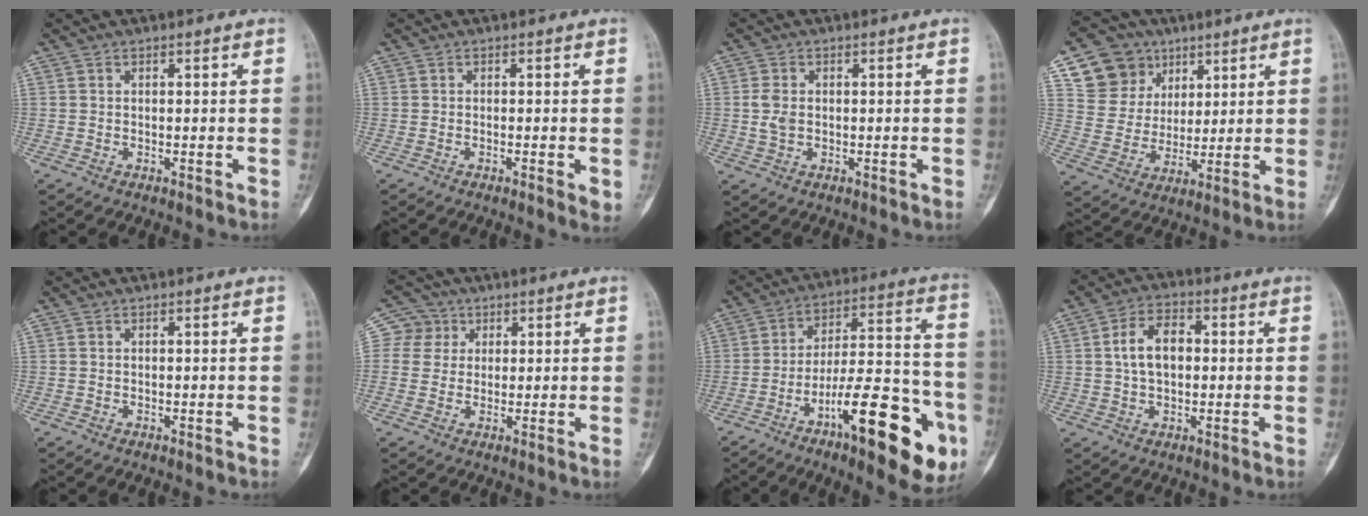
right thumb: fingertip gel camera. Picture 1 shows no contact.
{"total": 2.1, "force": [-0.6, 0.5, 1.9], "torque": [-0.033, -0.005, -0.009]}
{"total": 3.3, "force": [0.1, 2.3, 2.4], "torque": [-0.052, 0.002, 0.003]}
{"total": 12.6, "force": [6.7, 10.2, 3.2], "torque": [-0.025, -0.024, 0.130]}
{"total": 0.0}
{"total": 4.8, "force": [1.4, 4.6, 0.3], "torque": [0.025, 0.002, 0.016]}
{"total": 24.5, "force": [-10.8, 7.4, 20.7], "torque": [-0.275, 0.057, -0.158]}
{"total": 8.3, "force": [0.9, 5.2, 6.4], "torque": [-0.105, 0.017, 0.012]}